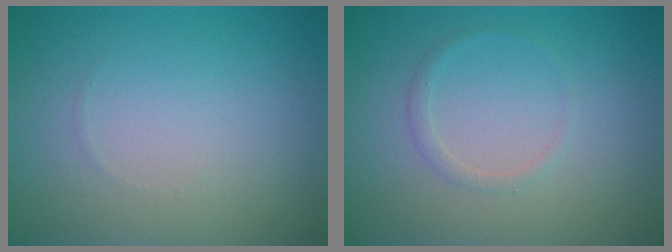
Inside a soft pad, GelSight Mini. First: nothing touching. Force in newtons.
{"total": 0.9, "press": 0.9, "slide": 0.0}